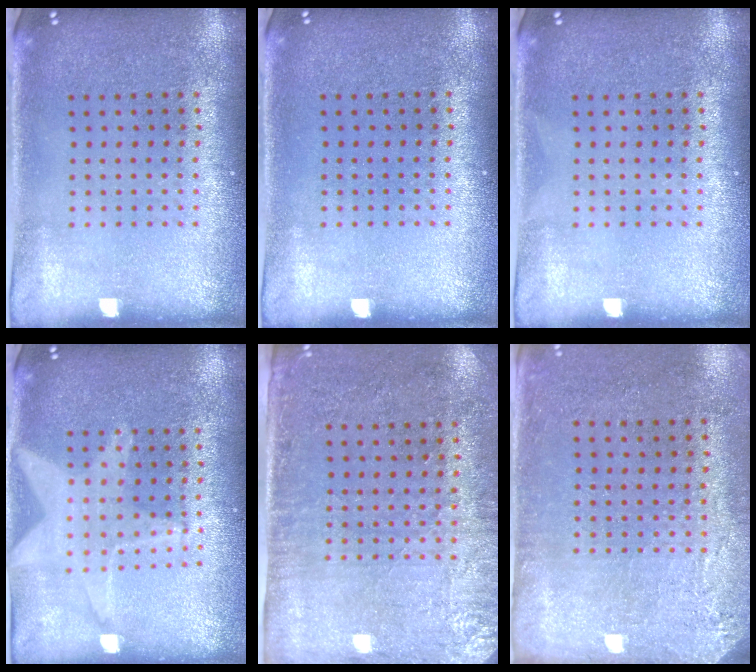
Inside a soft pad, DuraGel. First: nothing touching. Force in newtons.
{"total": 0.0}
{"total": 0.0}
{"total": 1.7, "press": 1.5, "slide": 0.7}
{"total": 2.8, "press": 2.4, "slide": 1.4}
{"total": 2.8, "press": 2.3, "slide": 1.6}